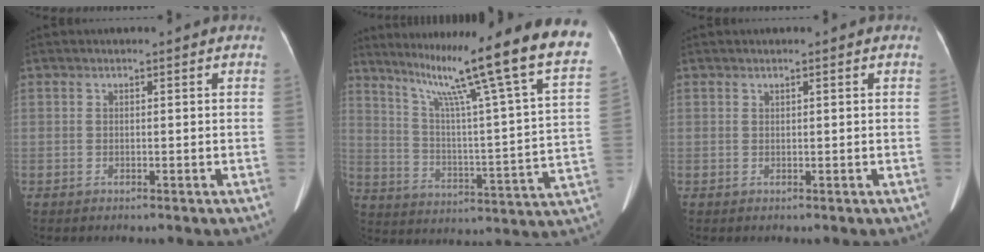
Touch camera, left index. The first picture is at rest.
{"total": 26.5, "force": [21.6, -1.9, 15.3], "torque": [-0.244, -0.069, 0.290]}
{"total": 0.0}